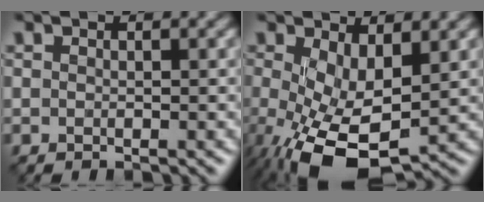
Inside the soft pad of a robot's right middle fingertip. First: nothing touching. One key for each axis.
{"total": 9.3, "fx": -1.9, "fy": 4.5, "fz": 7.9, "tx": -0.169, "ty": -0.024, "tz": -0.022}